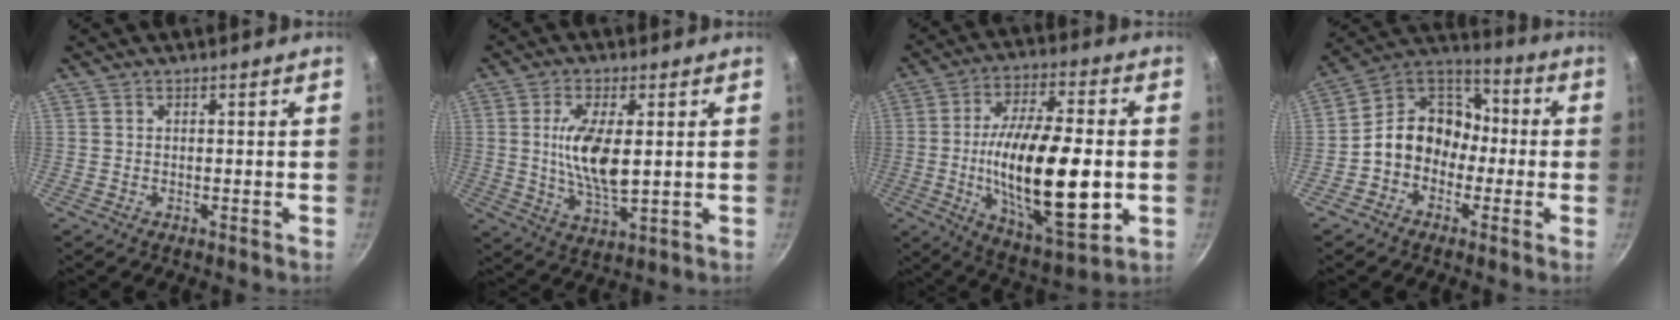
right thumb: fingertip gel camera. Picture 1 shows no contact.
{"total": 10.9, "force": [1.3, 4.3, 9.9], "torque": [-0.187, -0.011, 0.027]}
{"total": 24.4, "force": [-2.6, 9.1, 22.5], "torque": [-0.379, -0.002, -0.041]}
{"total": 12.5, "force": [-2.4, 10.3, 6.6], "torque": [-0.064, 0.054, -0.067]}